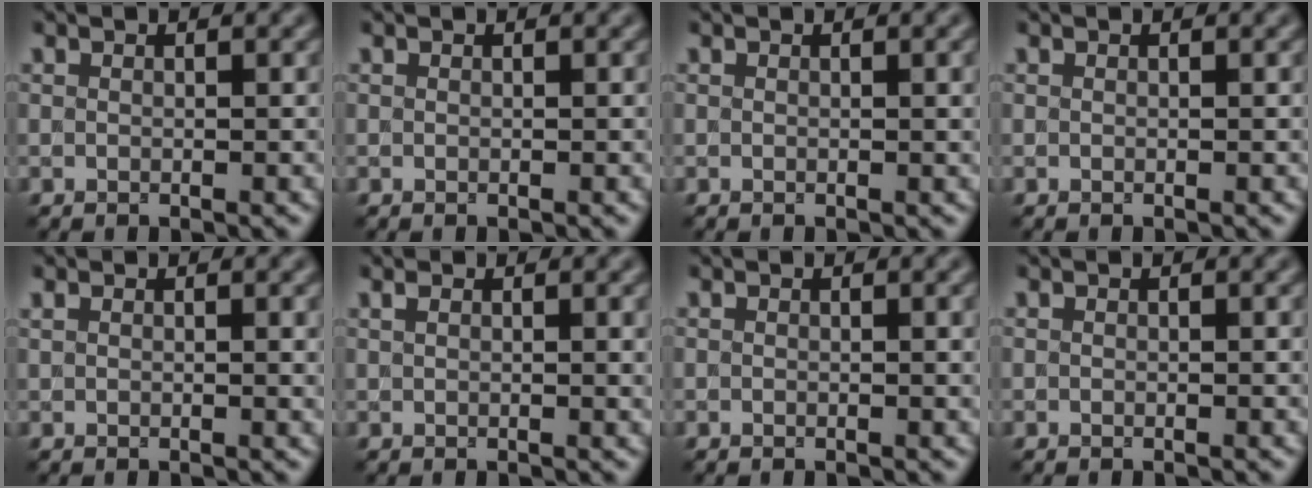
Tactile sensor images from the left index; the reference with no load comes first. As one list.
[{"total": 0.0}, {"total": 1.3, "force": [0.1, 0.4, 1.2], "torque": [-0.015, 0.000, 0.000]}, {"total": 0.0}, {"total": 2.0, "force": [0.7, 0.7, 1.7], "torque": [-0.020, 0.003, 0.012]}, {"total": 2.5, "force": [1.0, 0.9, 2.1], "torque": [-0.023, 0.005, 0.013]}, {"total": 1.0, "force": [0.1, 0.3, 1.0], "torque": [-0.013, 0.000, 0.000]}, {"total": 0.0}]